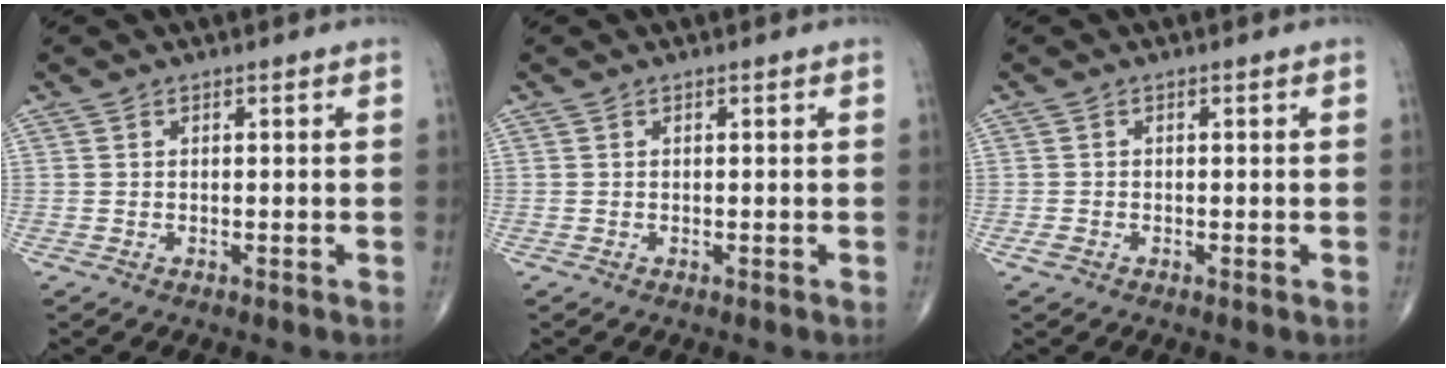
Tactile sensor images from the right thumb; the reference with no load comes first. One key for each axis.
{"total": 0.0}
{"total": 1.3, "fx": -0.5, "fy": 0.8, "fz": 0.8, "tx": -0.018, "ty": 0.001, "tz": -0.009}